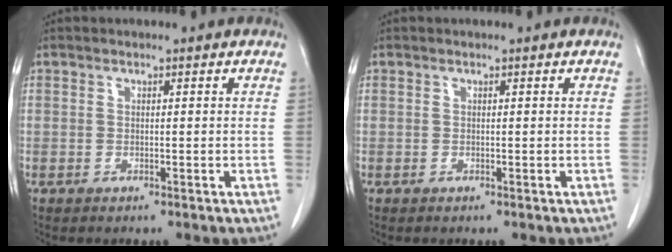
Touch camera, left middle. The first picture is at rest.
{"total": 0.0}